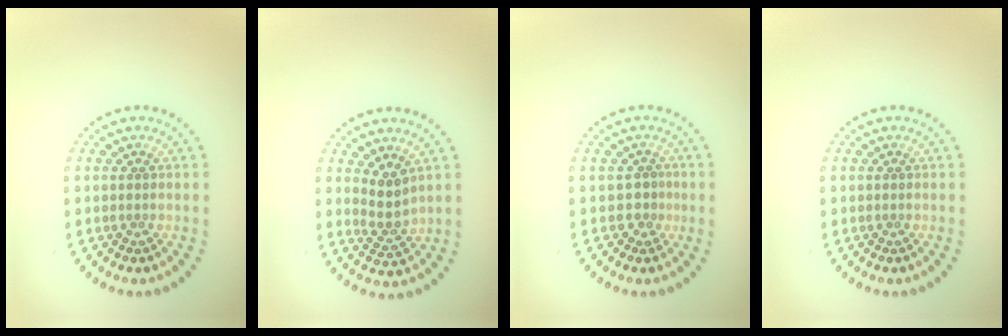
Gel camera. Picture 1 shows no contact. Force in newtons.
{"total": 2.3, "press": 1.7, "slide": 1.5}
{"total": 1.4, "press": 1.1, "slide": 1.0}
{"total": 0.0}